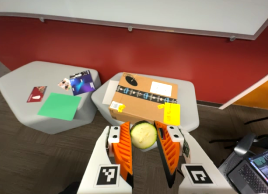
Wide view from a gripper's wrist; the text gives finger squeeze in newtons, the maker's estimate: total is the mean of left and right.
{"total": 11.7, "left": 12.2, "right": 11.1}